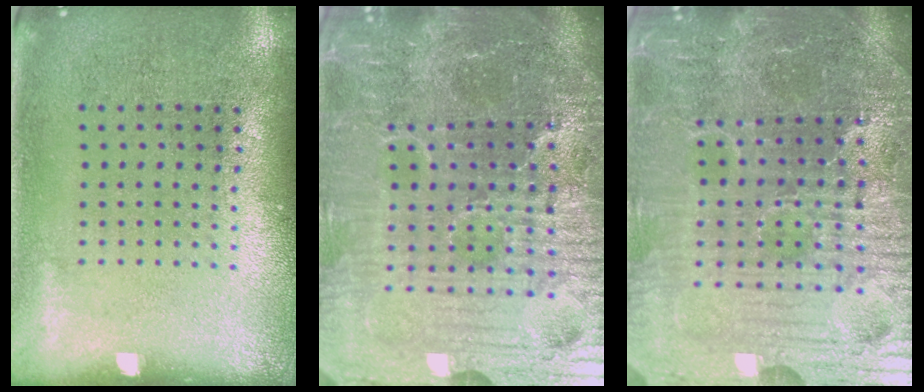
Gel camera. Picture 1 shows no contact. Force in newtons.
{"total": 6.8, "press": 6.2, "slide": 2.8}
{"total": 5.6, "press": 5.4, "slide": 1.6}